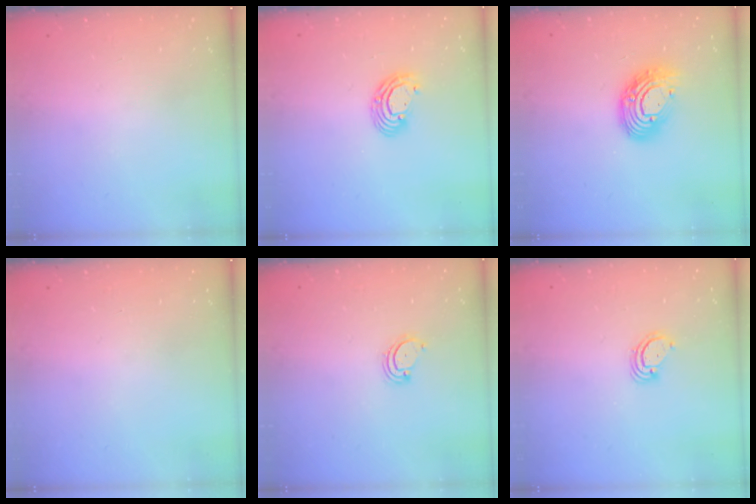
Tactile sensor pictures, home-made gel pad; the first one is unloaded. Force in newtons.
{"total": 6.7, "press": 6.6, "slide": 0.7}
{"total": 12.4, "press": 12.4, "slide": 1.1}
{"total": 0.0}
{"total": 3.0, "press": 3.0, "slide": 0.4}
{"total": 3.1, "press": 3.1, "slide": 0.2}